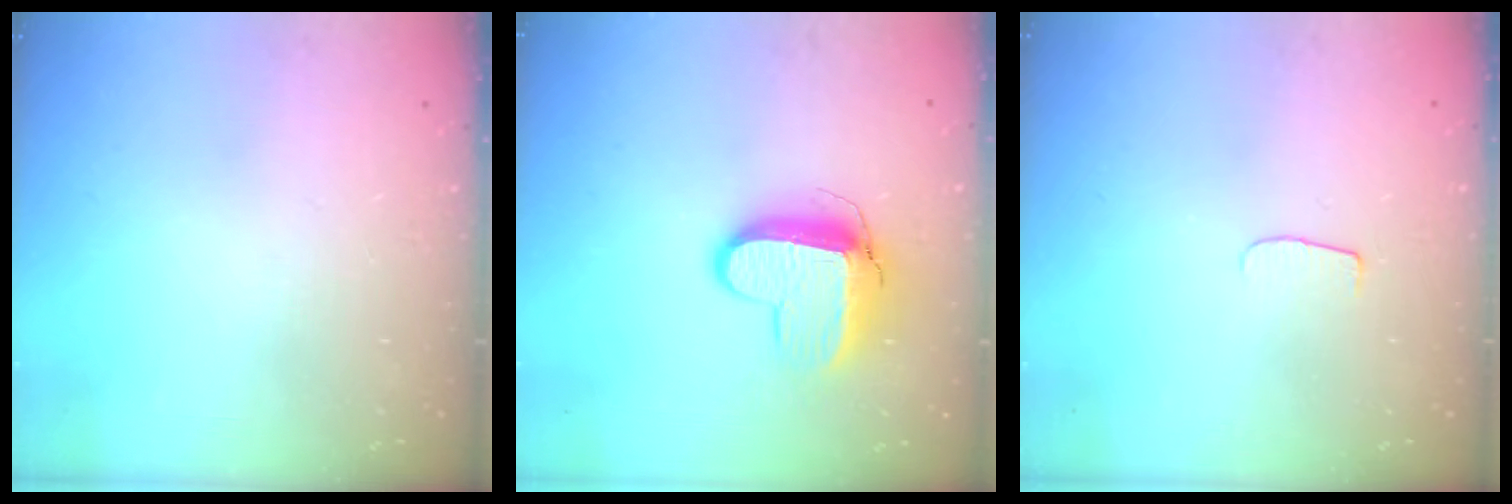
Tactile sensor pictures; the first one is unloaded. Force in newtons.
{"total": 10.3, "press": 10.3, "slide": 1.2}
{"total": 4.5, "press": 4.4, "slide": 0.5}